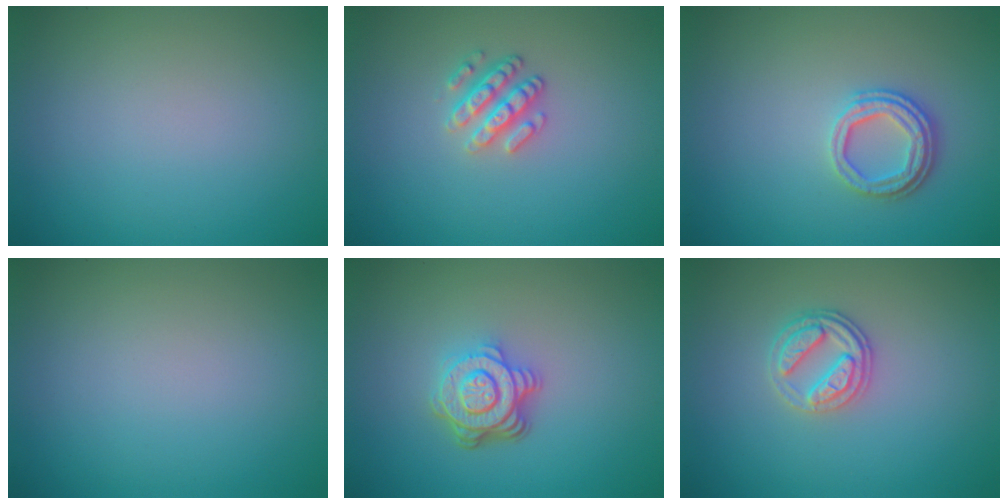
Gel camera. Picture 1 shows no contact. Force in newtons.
{"total": 2.5, "press": 2.3, "slide": 0.9}
{"total": 3.1, "press": 2.5, "slide": 1.9}
{"total": 0.0}
{"total": 4.5, "press": 3.3, "slide": 3.1}
{"total": 2.6, "press": 2.4, "slide": 1.0}